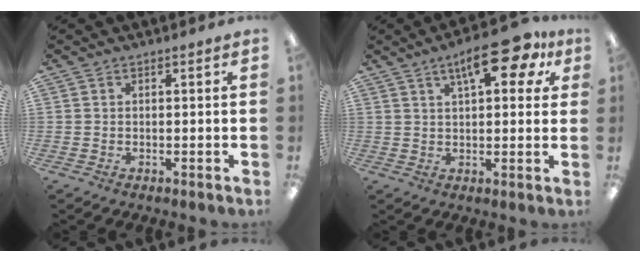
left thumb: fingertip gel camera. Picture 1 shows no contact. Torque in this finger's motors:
{"motor_torque": [0.23, 0.23, -0.27, -0.03, 0.06]}